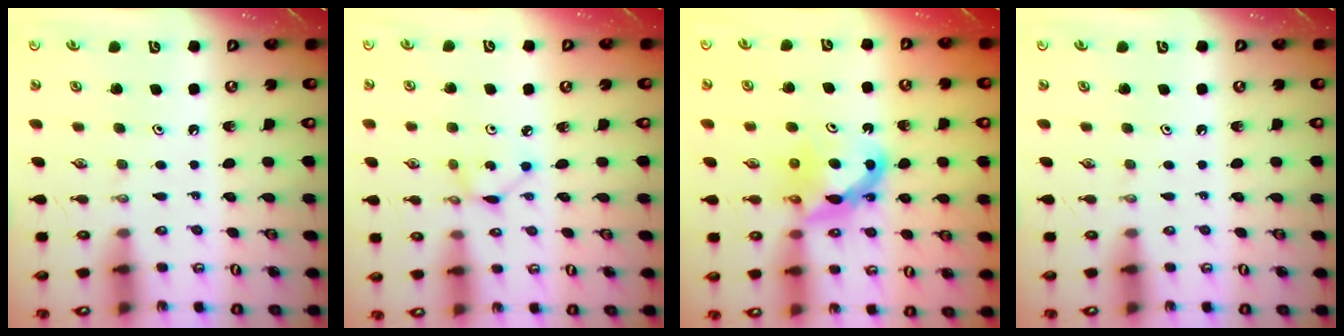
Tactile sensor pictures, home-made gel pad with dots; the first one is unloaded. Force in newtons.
{"total": 2.2, "press": 2.2, "slide": 0.1}
{"total": 7.5, "press": 7.5, "slide": 0.1}
{"total": 0.0}